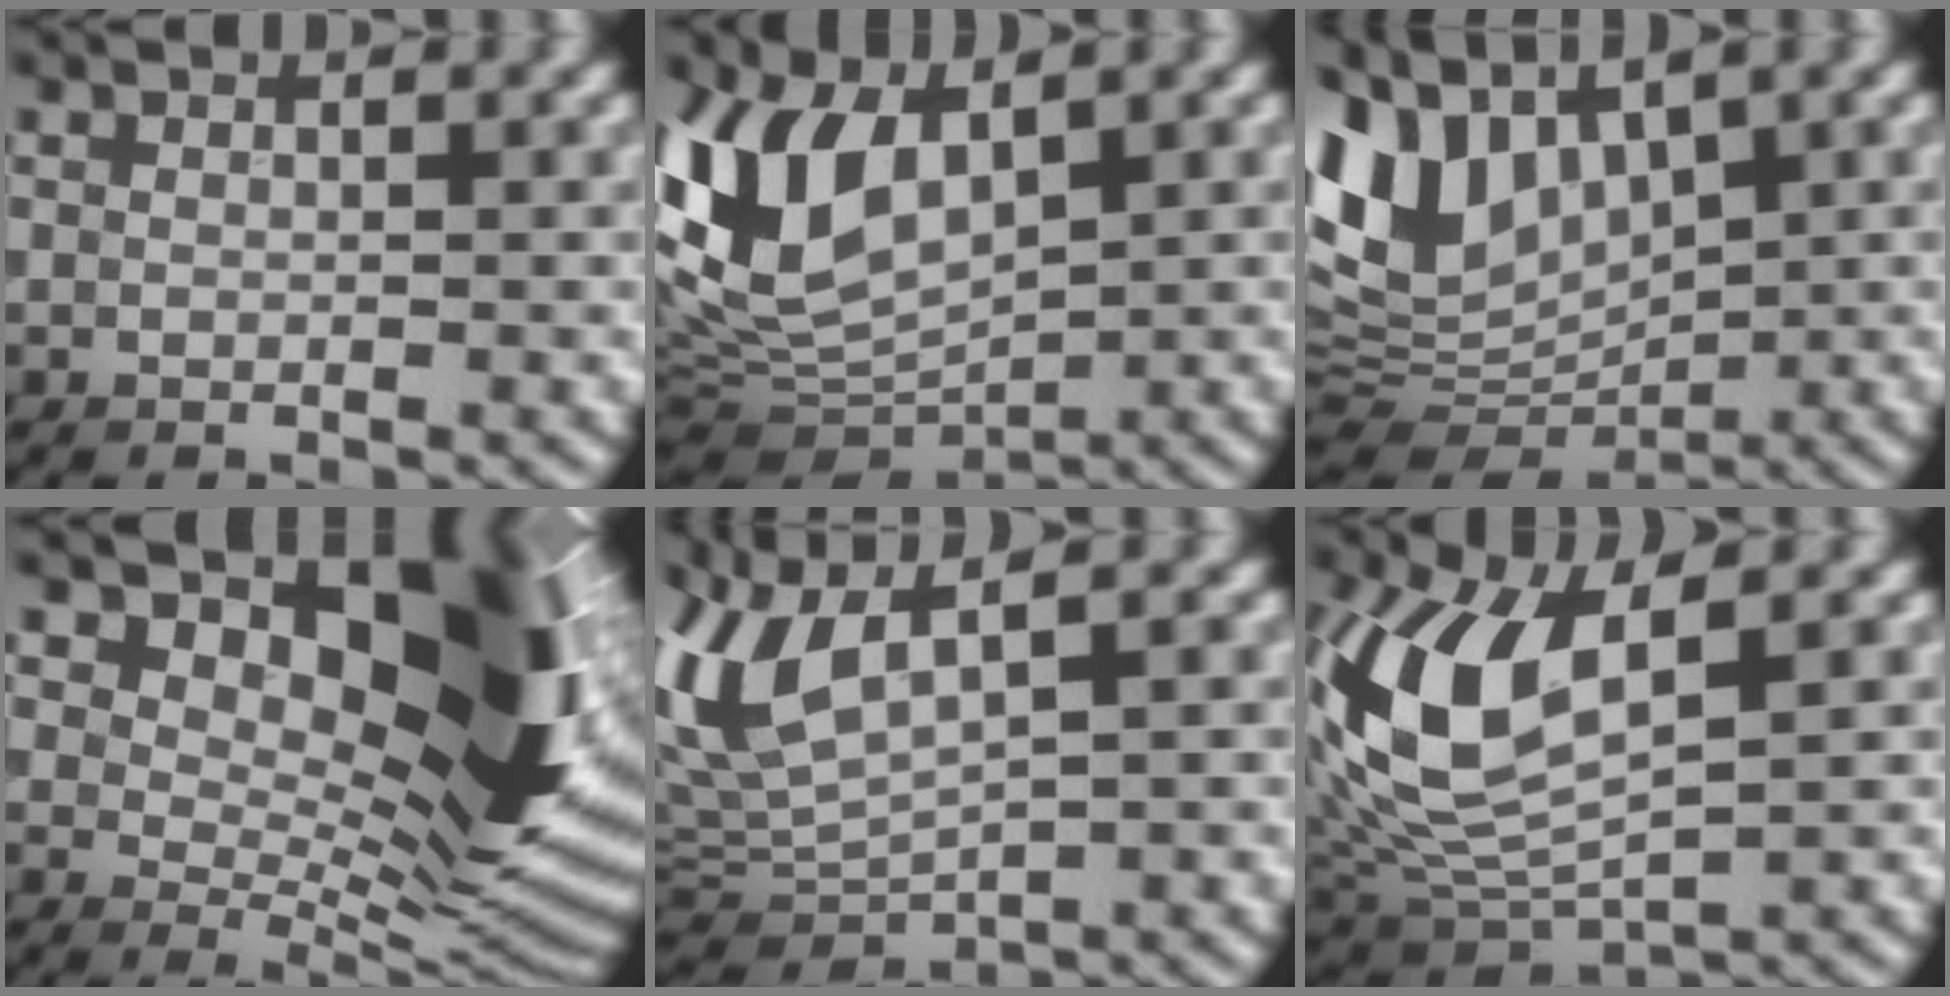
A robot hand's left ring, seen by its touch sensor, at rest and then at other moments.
{"total": 10.4, "force": [3.1, 5.8, 8.1], "torque": [-0.199, 0.002, 0.054]}
{"total": 8.2, "force": [3.3, 5.1, 5.5], "torque": [-0.124, -0.002, 0.063]}
{"total": 14.7, "force": [5.5, 7.4, 11.4], "torque": [-0.128, 0.003, 0.088]}
{"total": 6.8, "force": [2.8, 2.6, 5.6], "torque": [-0.132, 0.009, 0.058]}
{"total": 10.6, "force": [2.0, 5.2, 9.1], "torque": [-0.213, -0.001, 0.035]}